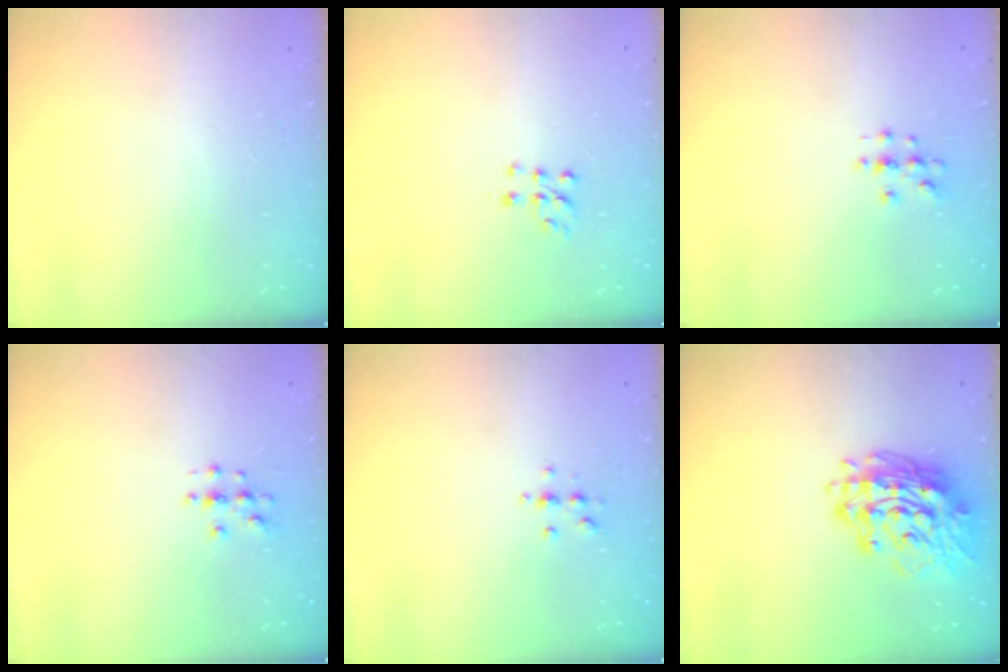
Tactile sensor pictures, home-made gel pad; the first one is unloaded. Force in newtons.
{"total": 6.9, "press": 6.8, "slide": 0.6}
{"total": 2.9, "press": 2.9, "slide": 0.3}
{"total": 3.1, "press": 3.1, "slide": 0.3}
{"total": 5.4, "press": 5.1, "slide": 1.7}
{"total": 18.5, "press": 18.4, "slide": 2.1}